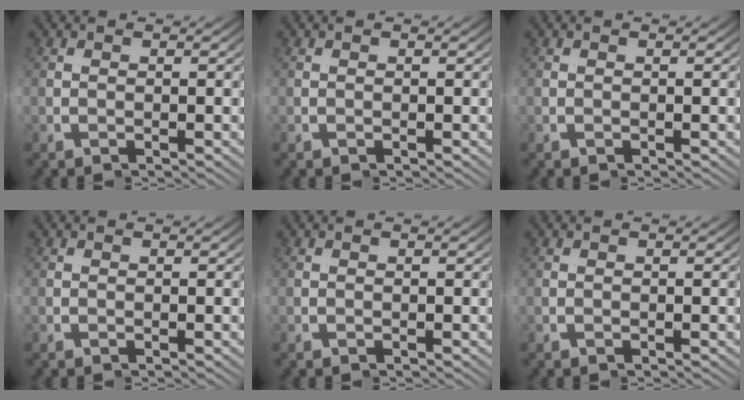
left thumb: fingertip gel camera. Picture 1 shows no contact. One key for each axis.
{"total": 0.0}
{"total": 0.0}
{"total": 0.0}
{"total": 0.0}
{"total": 0.0}